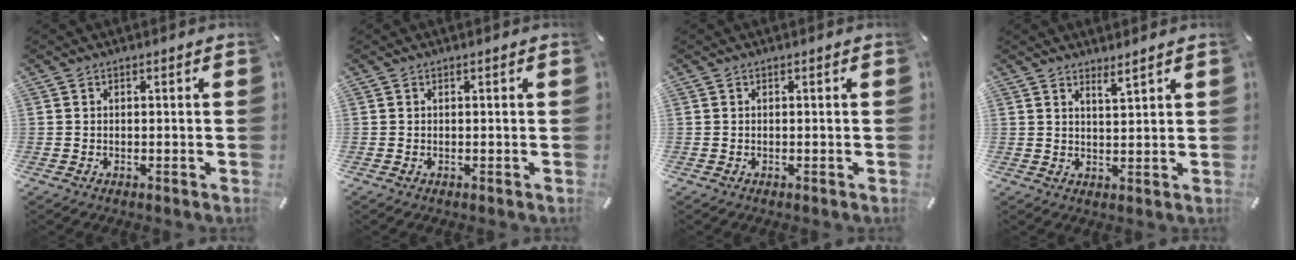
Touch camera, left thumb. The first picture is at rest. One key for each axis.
{"total": 0.0}
{"total": 0.0}
{"total": 2.9, "fx": 2.7, "fy": -0.2, "fz": 1.0, "tx": -0.024, "ty": -0.015, "tz": 0.050}